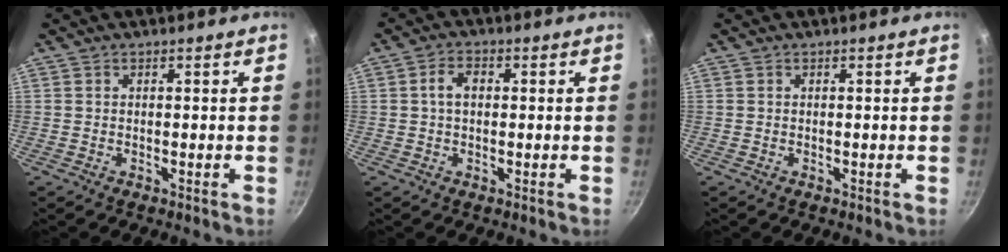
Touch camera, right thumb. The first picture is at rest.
{"total": 3.8, "force": [0.4, 2.5, 2.8], "torque": [-0.043, 0.012, 0.002]}
{"total": 0.0}